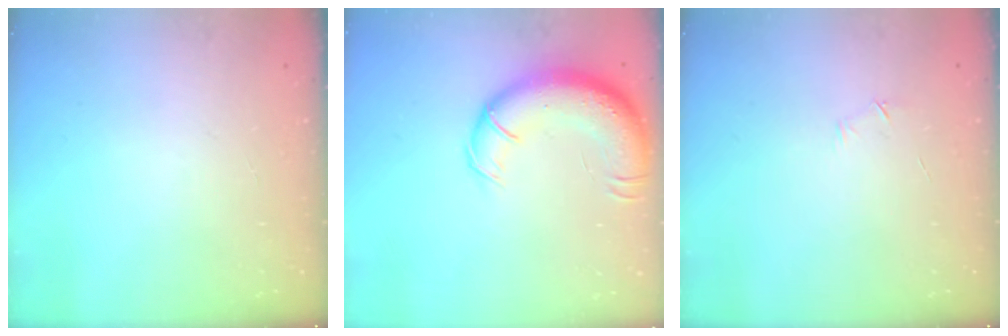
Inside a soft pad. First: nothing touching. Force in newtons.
{"total": 16.1, "press": 15.6, "slide": 3.8}
{"total": 4.0, "press": 3.8, "slide": 1.1}